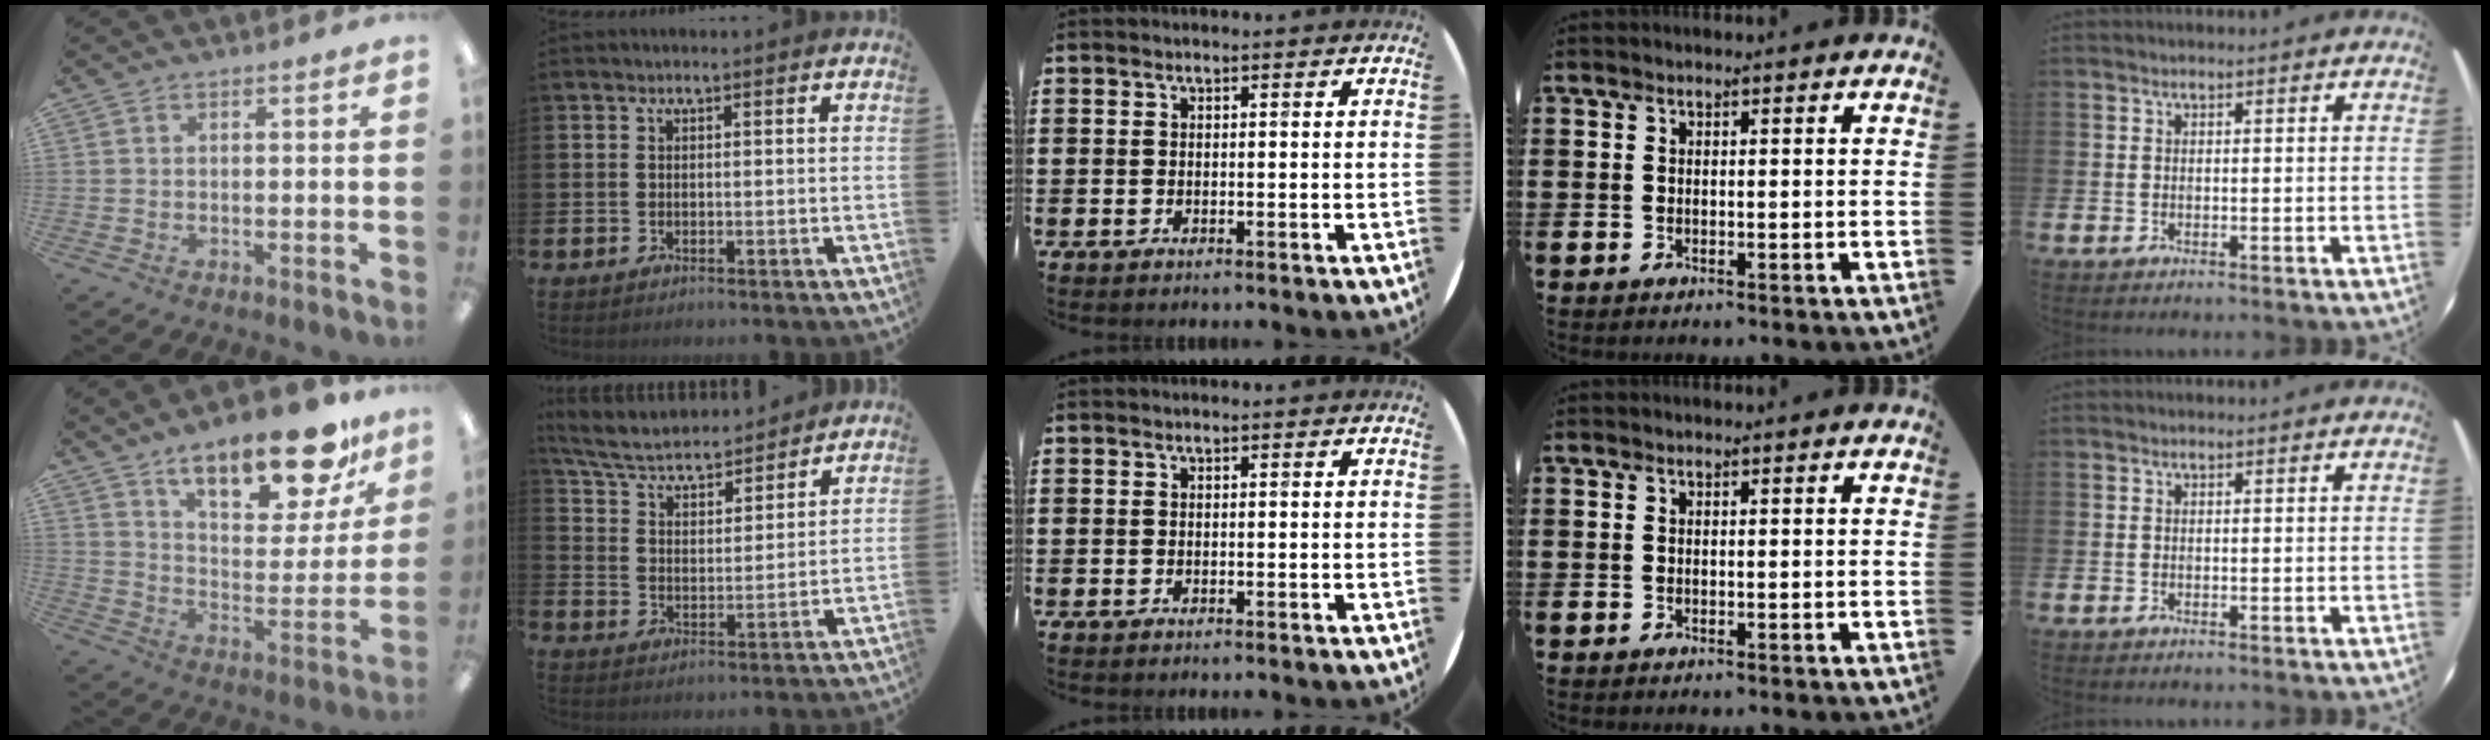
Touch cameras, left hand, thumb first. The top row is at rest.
{"thumb": {"total": 20.6, "force": [15.0, 8.0, 11.6], "torque": [-0.168, -0.092, 0.251]}, "index": {"total": 5.9, "force": [5.4, 1.6, 1.9], "torque": [-0.066, -0.042, 0.089]}}